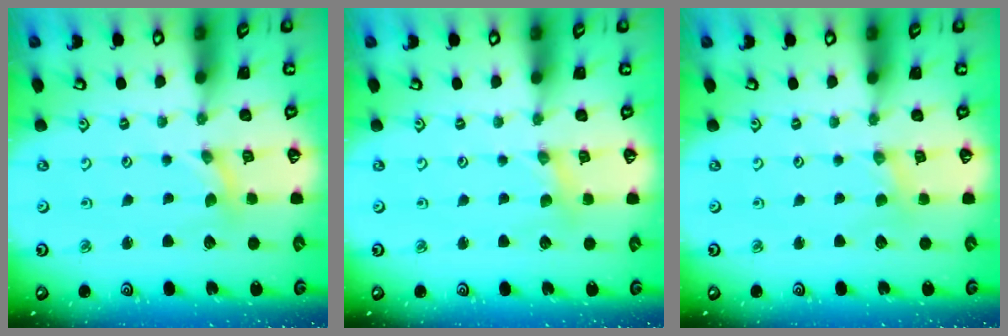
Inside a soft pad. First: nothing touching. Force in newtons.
{"total": 1.2, "press": 1.2, "slide": 0.2}
{"total": 0.6, "press": 0.6, "slide": 0.1}